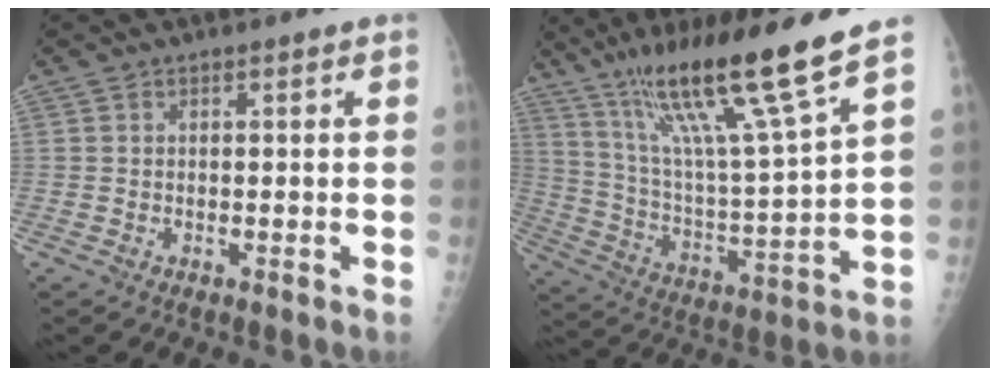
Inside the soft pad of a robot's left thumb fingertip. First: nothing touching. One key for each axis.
{"total": 20.1, "fx": 13.7, "fy": 0.3, "fz": 14.7, "tx": -0.236, "ty": -0.067, "tz": 0.246}